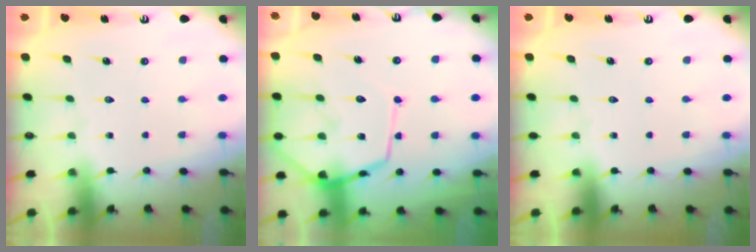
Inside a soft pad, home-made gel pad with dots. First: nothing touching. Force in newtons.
{"total": 13.7, "press": 13.7, "slide": 1.3}
{"total": 0.0}